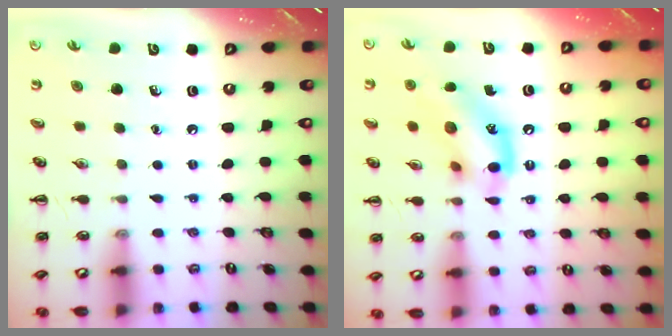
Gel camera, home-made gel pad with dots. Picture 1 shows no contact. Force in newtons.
{"total": 13.7, "press": 13.5, "slide": 2.7}